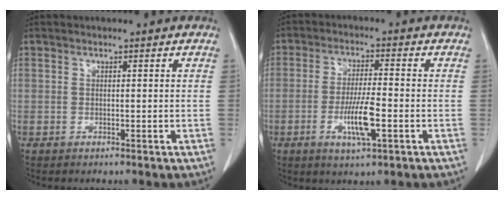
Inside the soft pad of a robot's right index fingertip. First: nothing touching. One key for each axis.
{"total": 7.0, "fx": -2.2, "fy": 1.0, "fz": 6.6, "tx": -0.124, "ty": -0.007, "tz": -0.038}